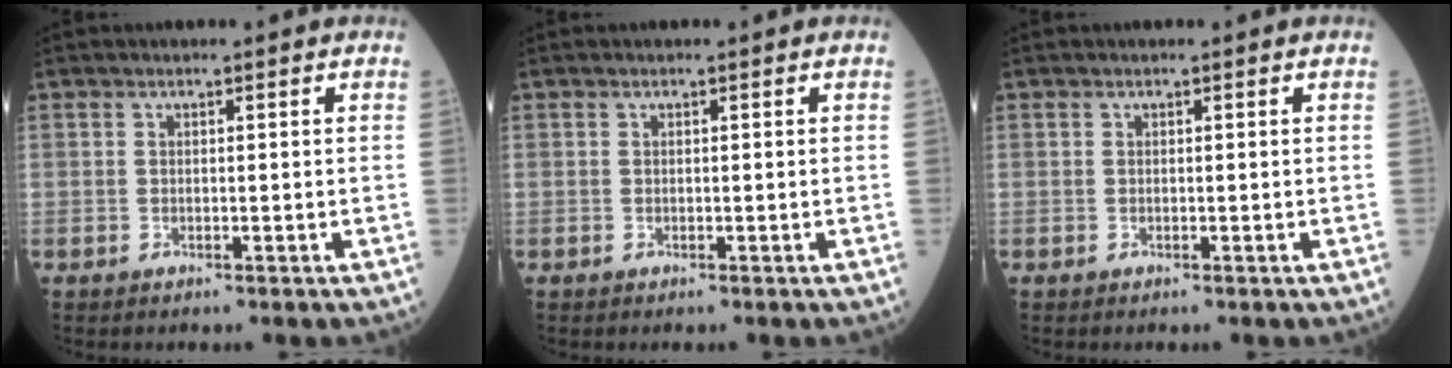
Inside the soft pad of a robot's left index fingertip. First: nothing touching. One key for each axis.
{"total": 0.0}
{"total": 0.0}